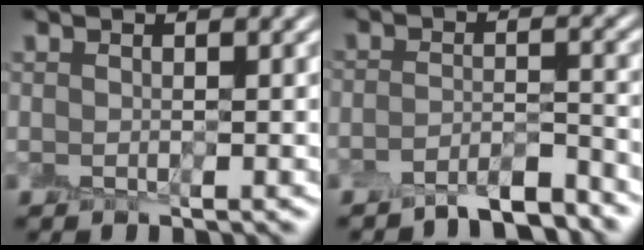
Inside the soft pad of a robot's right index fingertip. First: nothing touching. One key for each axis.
{"total": 4.2, "fx": -3.8, "fy": 0.7, "fz": 1.6, "tx": -0.023, "ty": 0.002, "tz": -0.068}